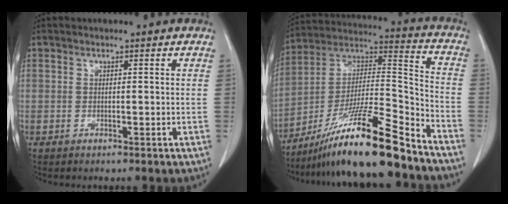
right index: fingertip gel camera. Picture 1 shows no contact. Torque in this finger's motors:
{"motor_torque": [1.09, -1.04, 0.85, 0.21]}